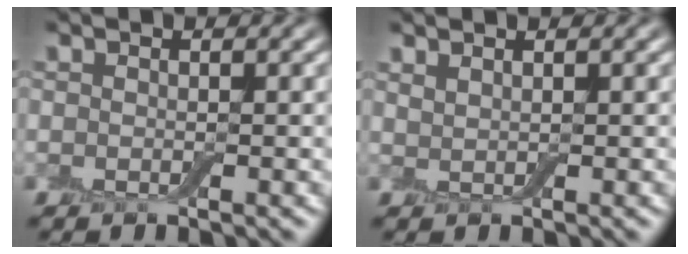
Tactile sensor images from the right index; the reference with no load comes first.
{"total": 0.9, "force": [0.8, 0.2, 0.3], "torque": [-0.009, 0.001, 0.017]}